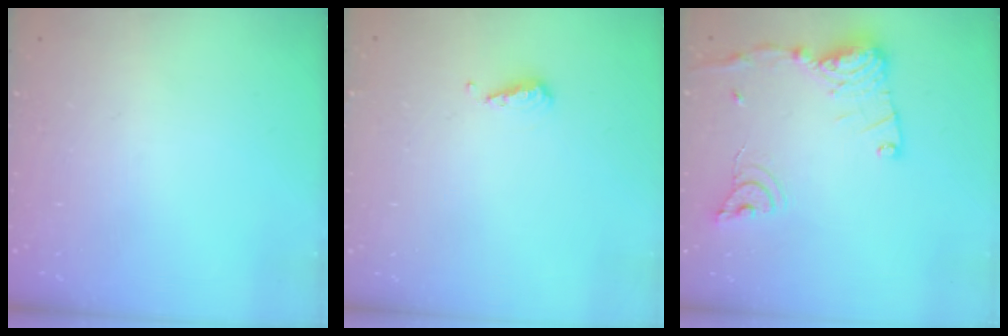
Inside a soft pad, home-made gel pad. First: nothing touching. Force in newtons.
{"total": 3.8, "press": 3.7, "slide": 0.3}
{"total": 15.3, "press": 15.3, "slide": 1.2}